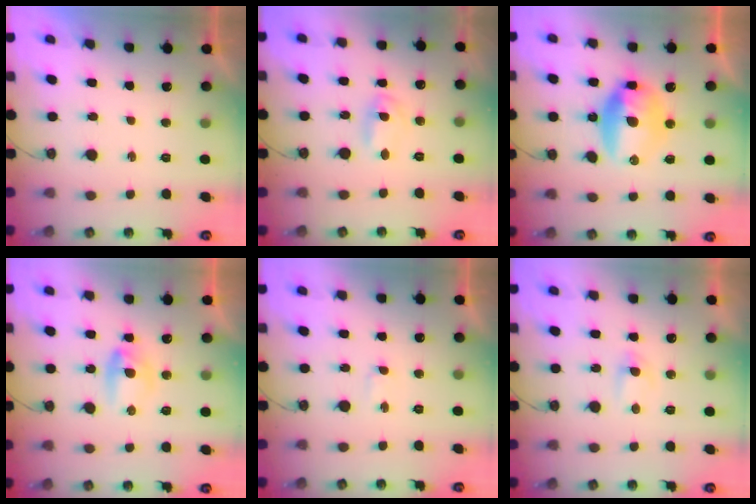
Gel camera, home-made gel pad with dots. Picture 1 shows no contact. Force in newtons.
{"total": 2.9, "press": 2.9, "slide": 0.2}
{"total": 11.8, "press": 11.5, "slide": 3.0}
{"total": 10.4, "press": 6.3, "slide": 8.3}
{"total": 1.8, "press": 1.4, "slide": 1.1}
{"total": 2.5, "press": 2.5, "slide": 0.4}